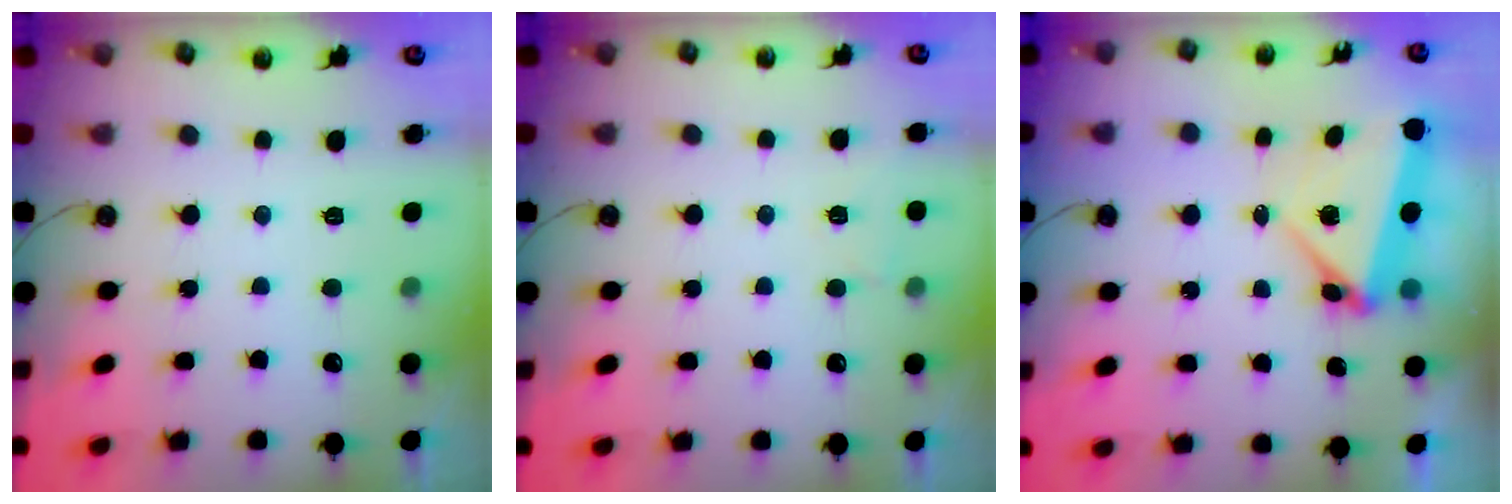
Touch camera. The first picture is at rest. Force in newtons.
{"total": 3.8, "press": 3.8, "slide": 0.6}
{"total": 5.8, "press": 5.8, "slide": 0.6}